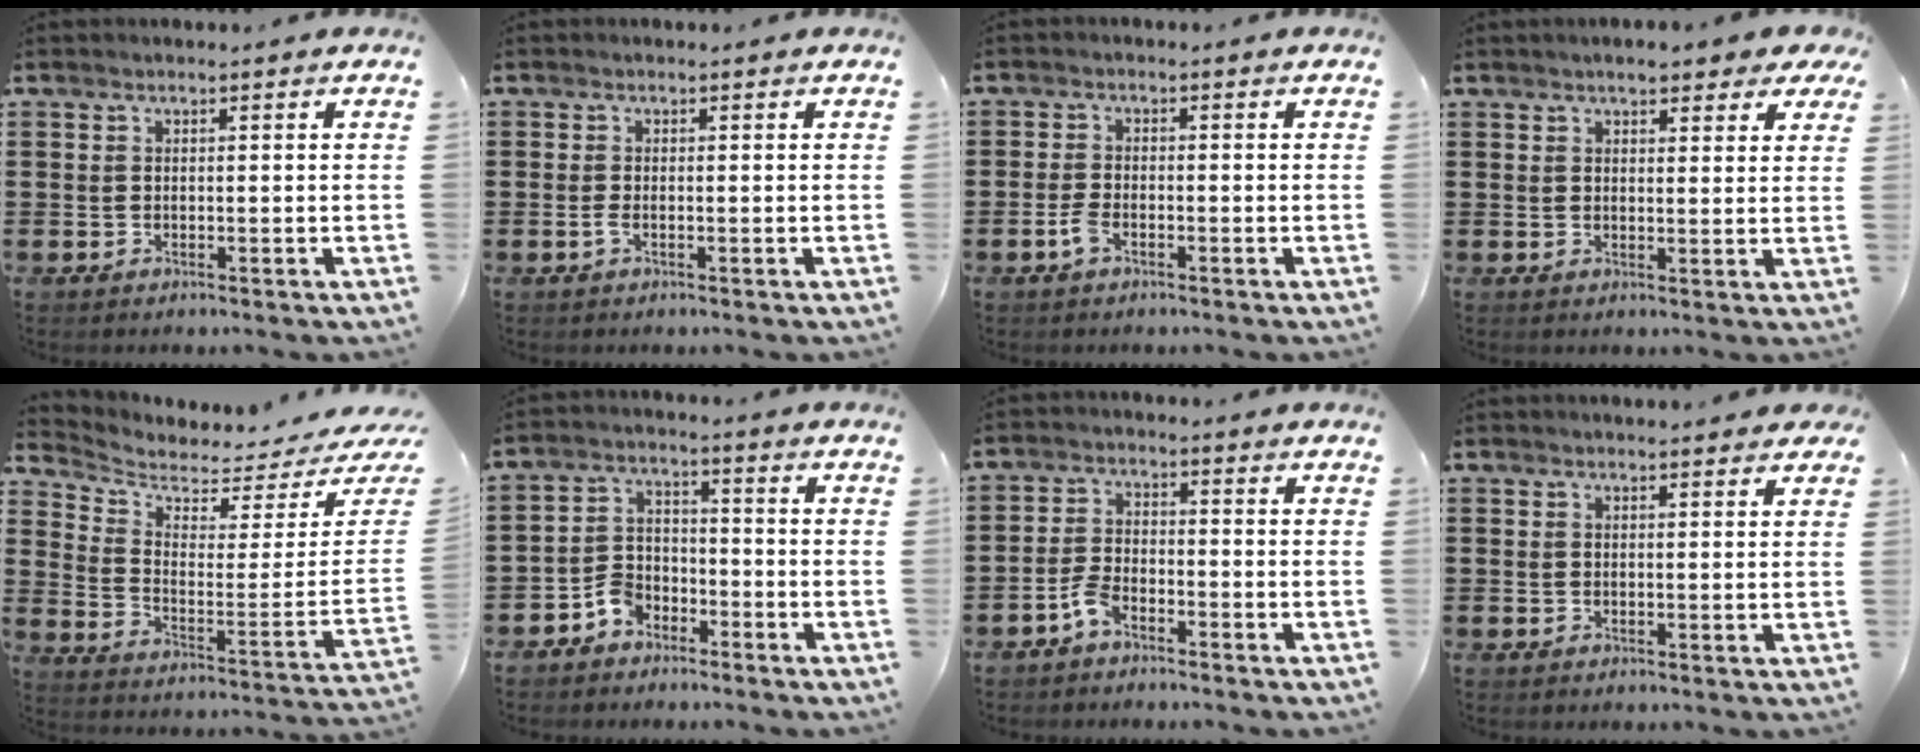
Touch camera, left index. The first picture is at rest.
{"total": 1.0, "force": [-0.3, 0.2, 1.0], "torque": [-0.027, -0.005, -0.007]}
{"total": 2.4, "force": [-1.2, 0.8, 1.9], "torque": [-0.056, -0.006, -0.029]}
{"total": 3.9, "force": [3.3, 1.0, 1.9], "torque": [-0.039, -0.001, 0.058]}
{"total": 3.4, "force": [3.2, 0.5, 0.8], "torque": [-0.042, -0.041, 0.051]}
{"total": 4.4, "force": [-3.5, 2.4, 1.2], "torque": [-0.031, 0.013, -0.070]}
{"total": 3.3, "force": [-2.5, 1.2, 1.8], "torque": [-0.049, 0.004, -0.052]}
{"total": 1.6, "force": [1.5, 0.2, 0.5], "torque": [-0.014, 0.003, 0.030]}